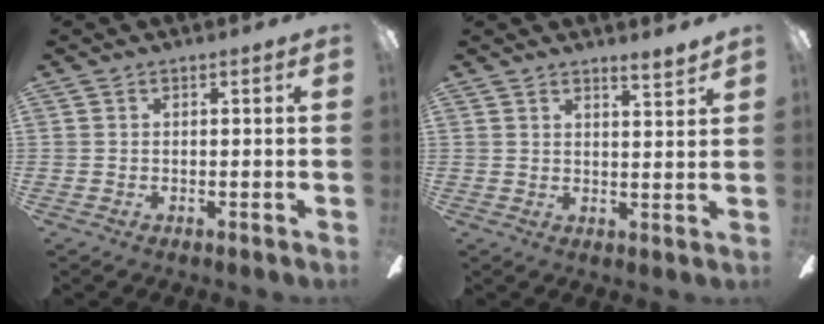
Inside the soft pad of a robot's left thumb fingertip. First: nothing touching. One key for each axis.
{"total": 3.3, "fx": 3.1, "fy": -0.4, "fz": 1.0, "tx": -0.009, "ty": -0.027, "tz": 0.052}